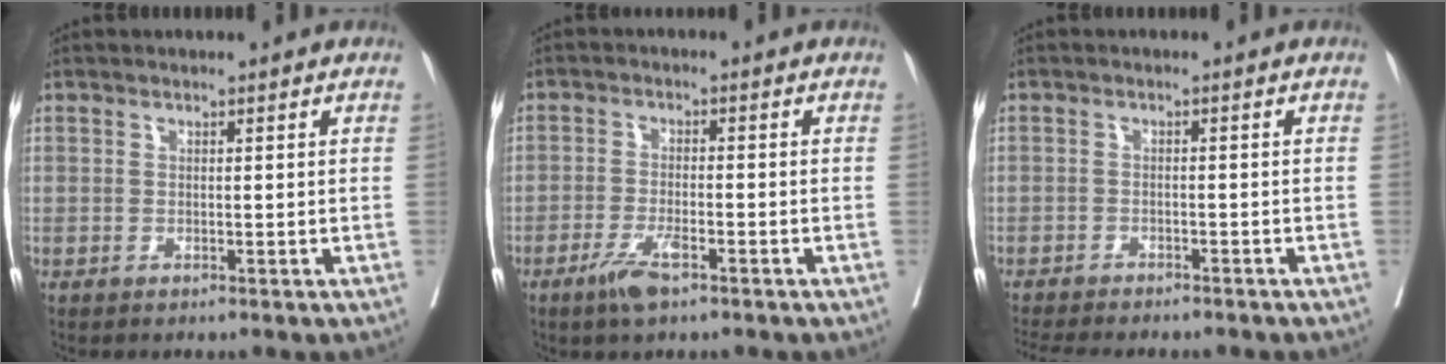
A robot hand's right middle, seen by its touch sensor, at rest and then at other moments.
{"total": 4.5, "force": [-2.8, 0.8, 3.4], "torque": [-0.070, -0.005, -0.051]}
{"total": 11.4, "force": [-10.1, 2.3, 4.7], "torque": [-0.072, -0.010, -0.135]}